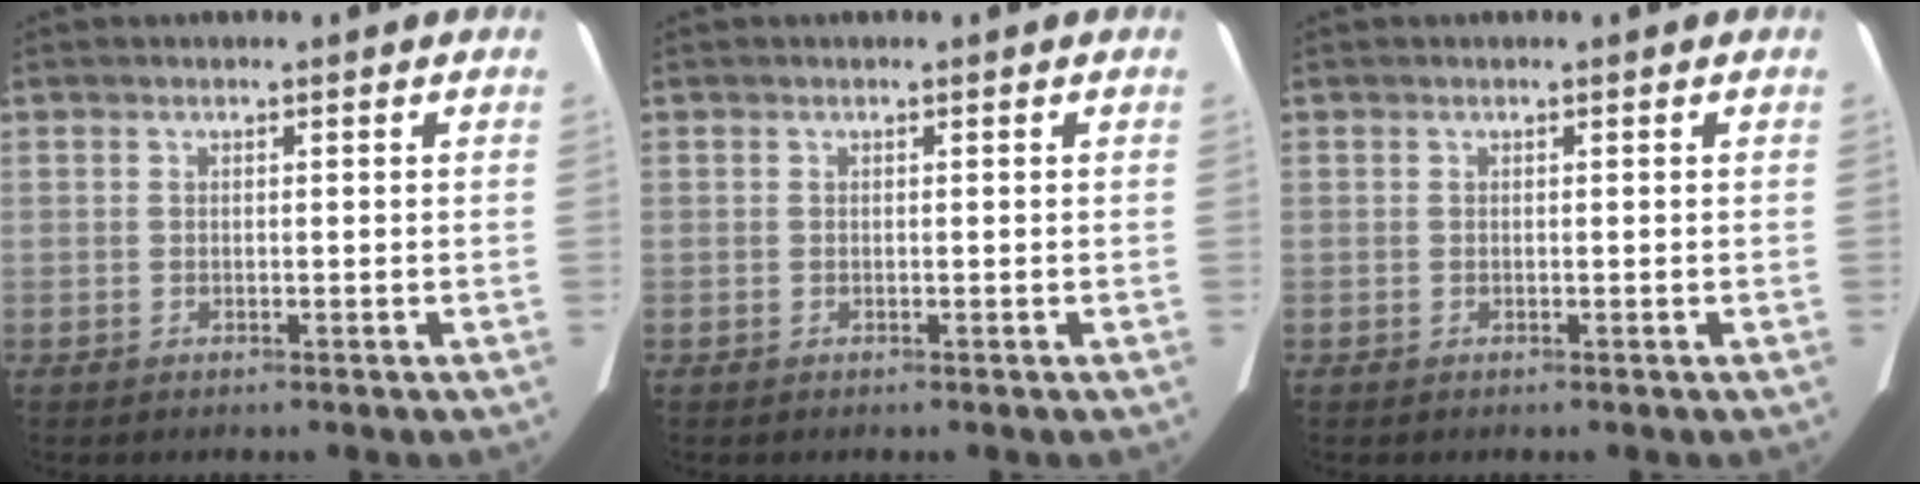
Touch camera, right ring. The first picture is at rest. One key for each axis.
{"total": 0.0}
{"total": 0.0}